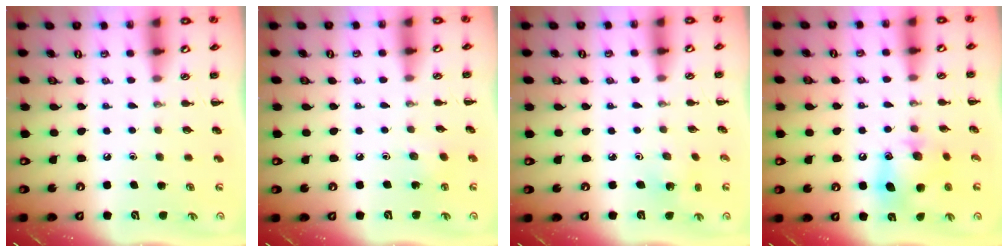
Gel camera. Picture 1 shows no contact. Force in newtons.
{"total": 2.8, "press": 2.7, "slide": 0.8}
{"total": 1.6, "press": 1.5, "slide": 0.7}
{"total": 11.7, "press": 11.6, "slide": 1.6}